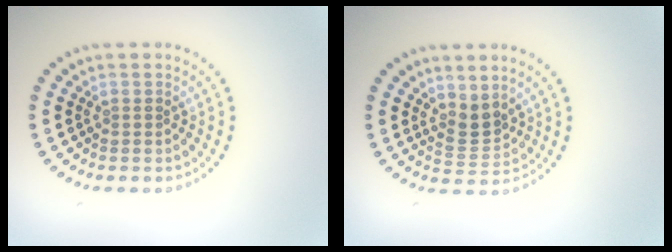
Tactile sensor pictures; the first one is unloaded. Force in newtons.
{"total": 2.2, "press": 1.6, "slide": 1.6}